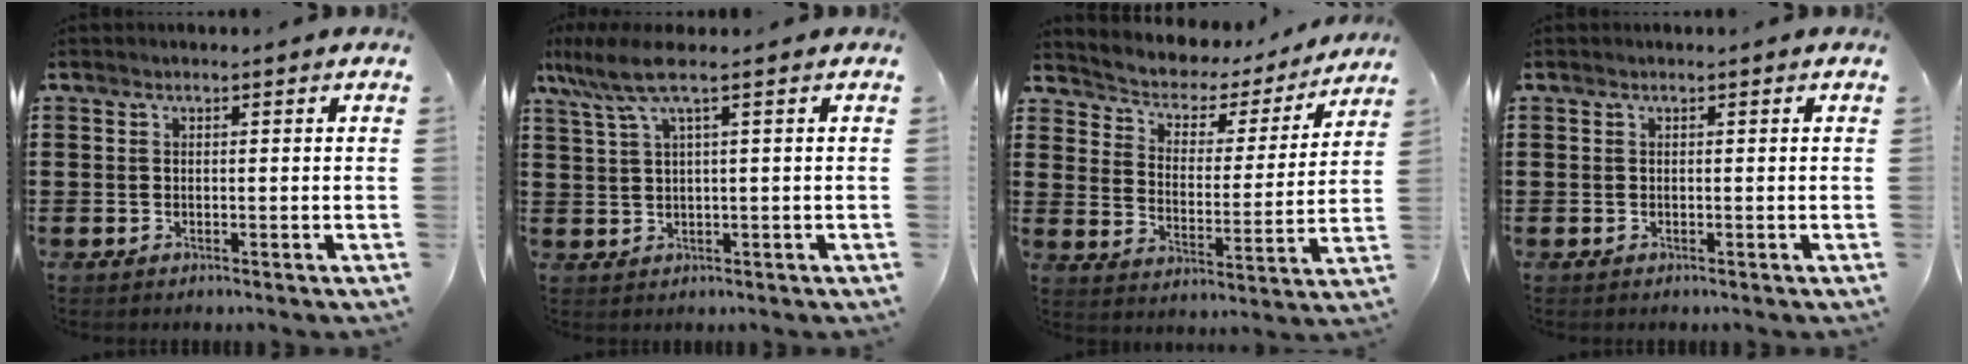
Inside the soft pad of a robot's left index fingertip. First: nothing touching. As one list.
[{"total": 5.8, "force": [2.3, 0.8, 5.3], "torque": [-0.123, -0.006, 0.034]}, {"total": 3.5, "force": [2.9, 1.7, 0.7], "torque": [-0.038, -0.026, 0.040]}, {"total": 0.0}]